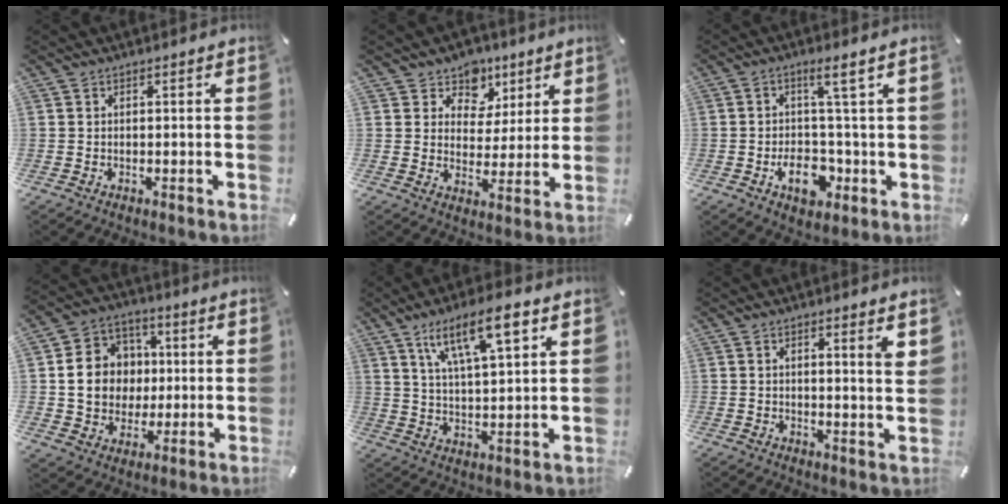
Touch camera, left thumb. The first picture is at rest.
{"total": 8.1, "force": [4.9, 6.5, 0.4], "torque": [-0.009, -0.040, 0.089]}
{"total": 9.6, "force": [-0.8, 5.4, 7.9], "torque": [-0.119, -0.003, -0.016]}
{"total": 13.0, "force": [1.0, 11.7, 5.4], "torque": [-0.094, 0.009, 0.024]}
{"total": 12.9, "force": [7.9, 4.2, 9.4], "torque": [-0.158, -0.027, 0.133]}
{"total": 3.4, "force": [1.8, -0.2, 2.8], "torque": [-0.039, -0.015, 0.026]}